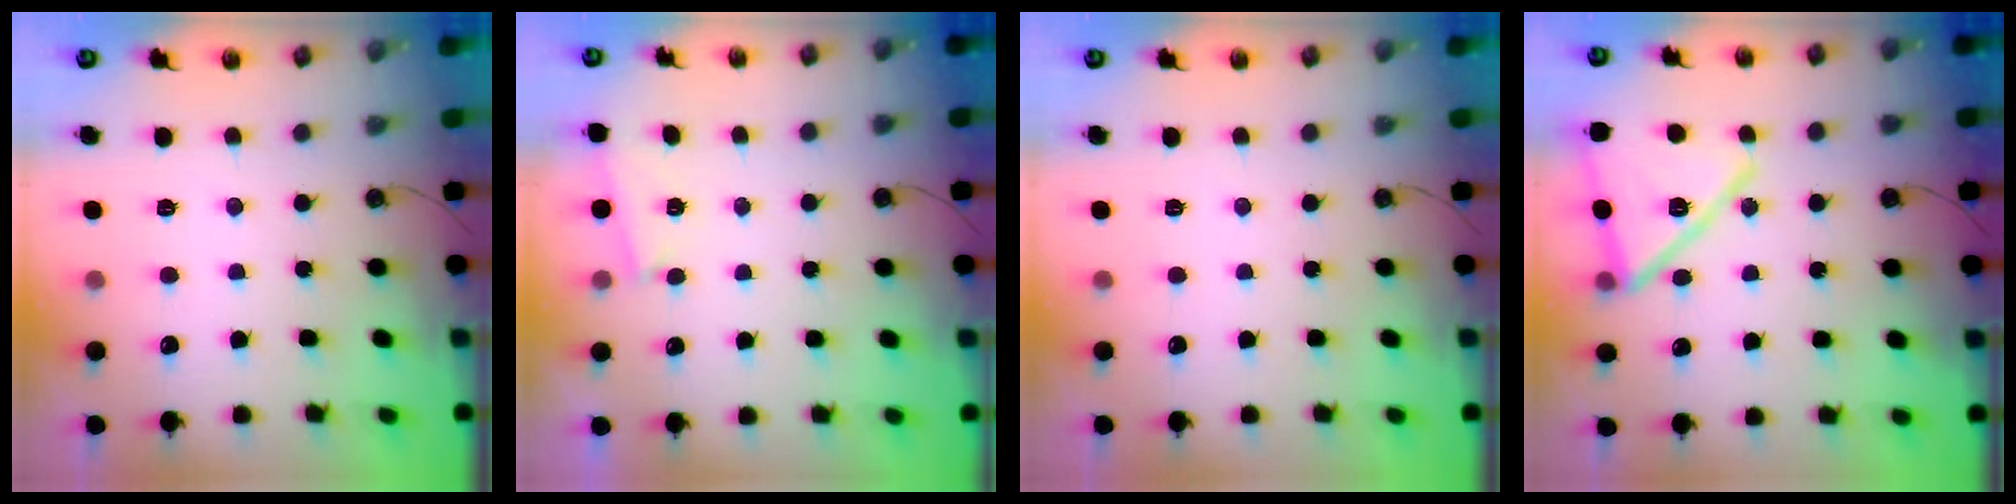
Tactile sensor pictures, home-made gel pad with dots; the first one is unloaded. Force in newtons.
{"total": 2.3, "press": 2.2, "slide": 0.9}
{"total": 0.0}
{"total": 17.3, "press": 16.8, "slide": 4.0}